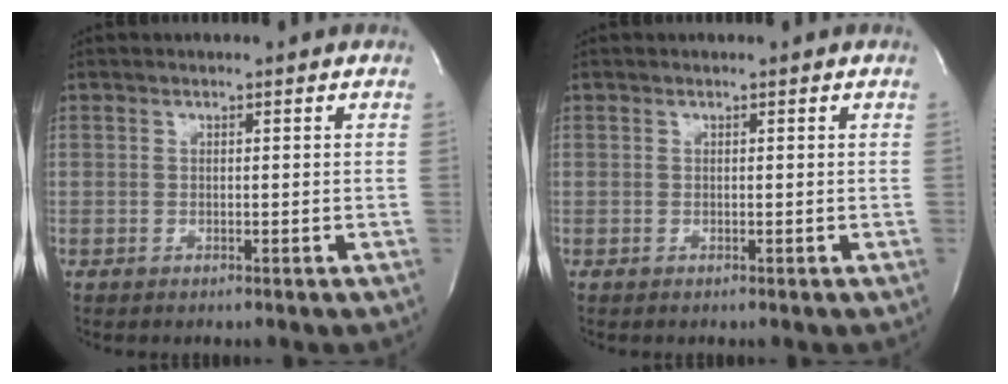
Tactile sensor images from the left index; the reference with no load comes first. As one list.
[{"total": 0.0}]